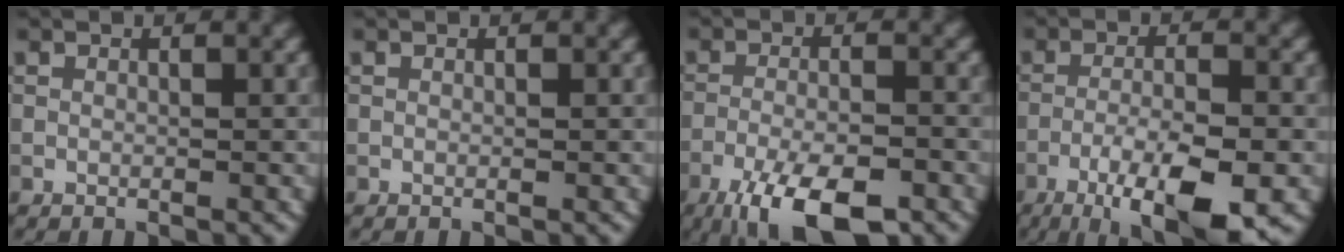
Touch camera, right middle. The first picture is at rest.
{"total": 0.0}
{"total": 9.3, "force": [-6.3, 2.8, 6.1], "torque": [-0.107, -0.022, -0.110]}
{"total": 9.6, "force": [-5.4, 2.4, 7.5], "torque": [-0.130, -0.007, -0.093]}